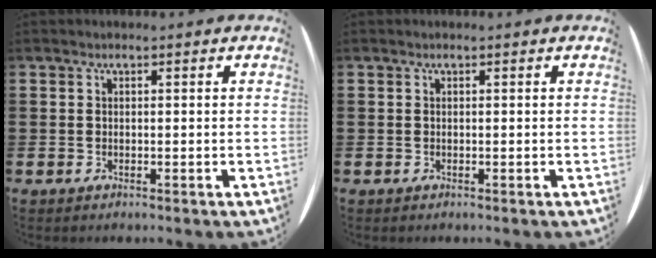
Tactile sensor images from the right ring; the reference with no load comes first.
{"total": 0.0}